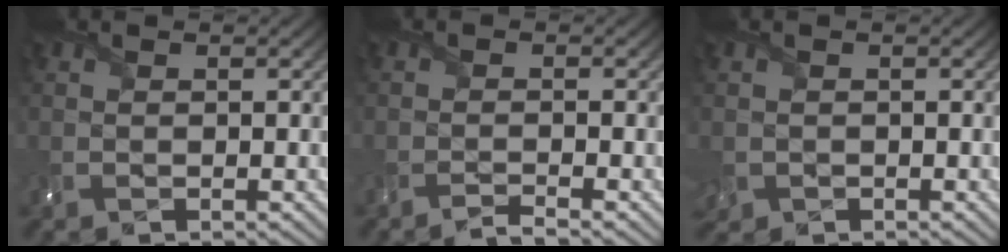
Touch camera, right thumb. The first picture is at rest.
{"total": 1.6, "force": [-1.3, -0.1, 0.8], "torque": [-0.011, 0.002, -0.035]}
{"total": 1.8, "force": [-0.7, 1.6, 0.3], "torque": [-0.015, -0.012, -0.019]}